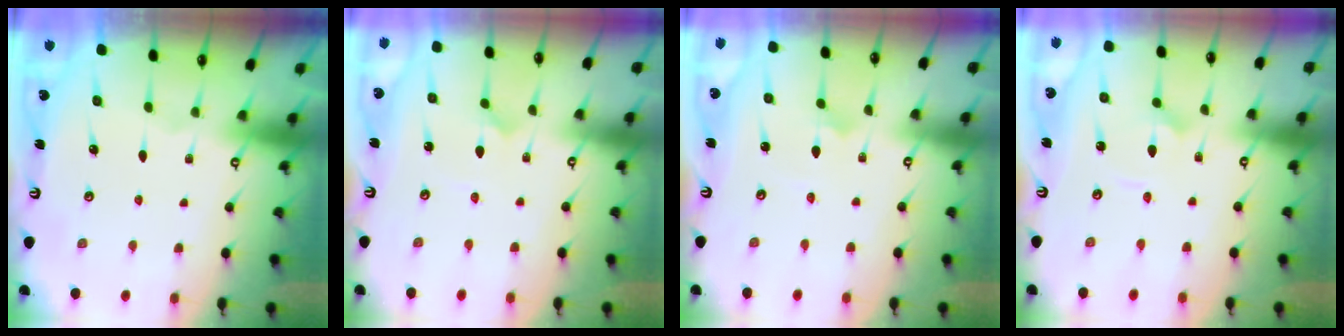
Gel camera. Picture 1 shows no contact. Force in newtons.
{"total": 1.8, "press": 1.8, "slide": 0.1}
{"total": 1.5, "press": 1.5, "slide": 0.1}
{"total": 2.6, "press": 2.6, "slide": 0.3}